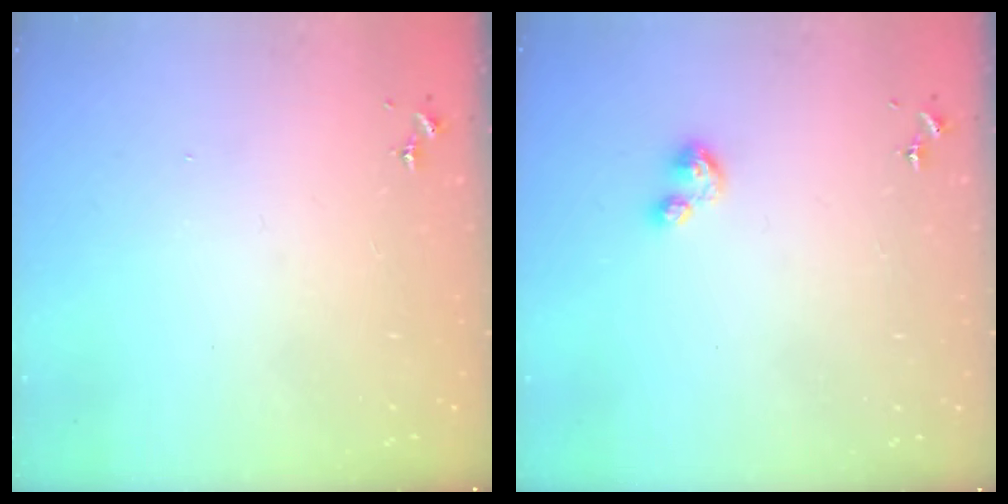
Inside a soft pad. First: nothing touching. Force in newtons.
{"total": 5.2, "press": 5.2, "slide": 0.8}